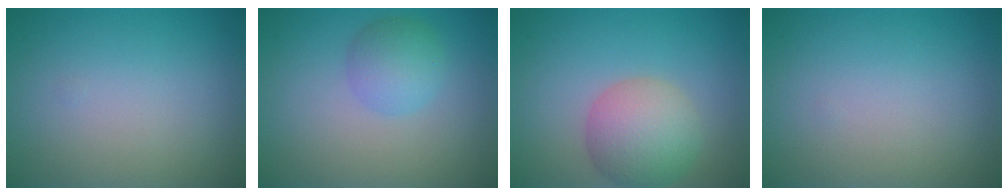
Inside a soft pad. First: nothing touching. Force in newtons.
{"total": 3.0, "press": 2.9, "slide": 0.2}
{"total": 5.4, "press": 5.4, "slide": 0.4}
{"total": 0.0}